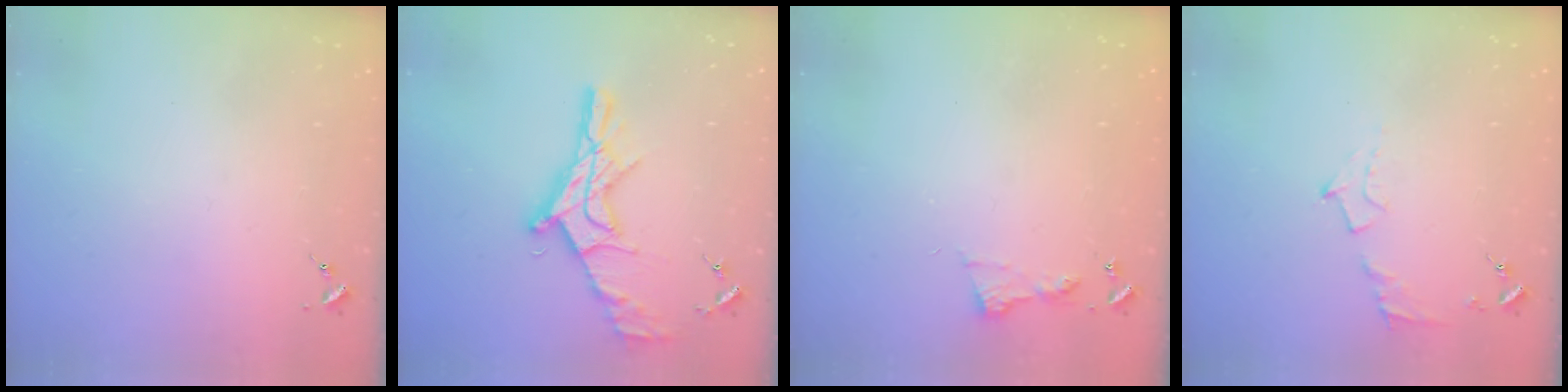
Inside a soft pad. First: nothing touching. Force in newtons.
{"total": 17.6, "press": 17.5, "slide": 1.6}
{"total": 5.2, "press": 5.2, "slide": 0.4}
{"total": 7.0, "press": 7.0, "slide": 0.7}